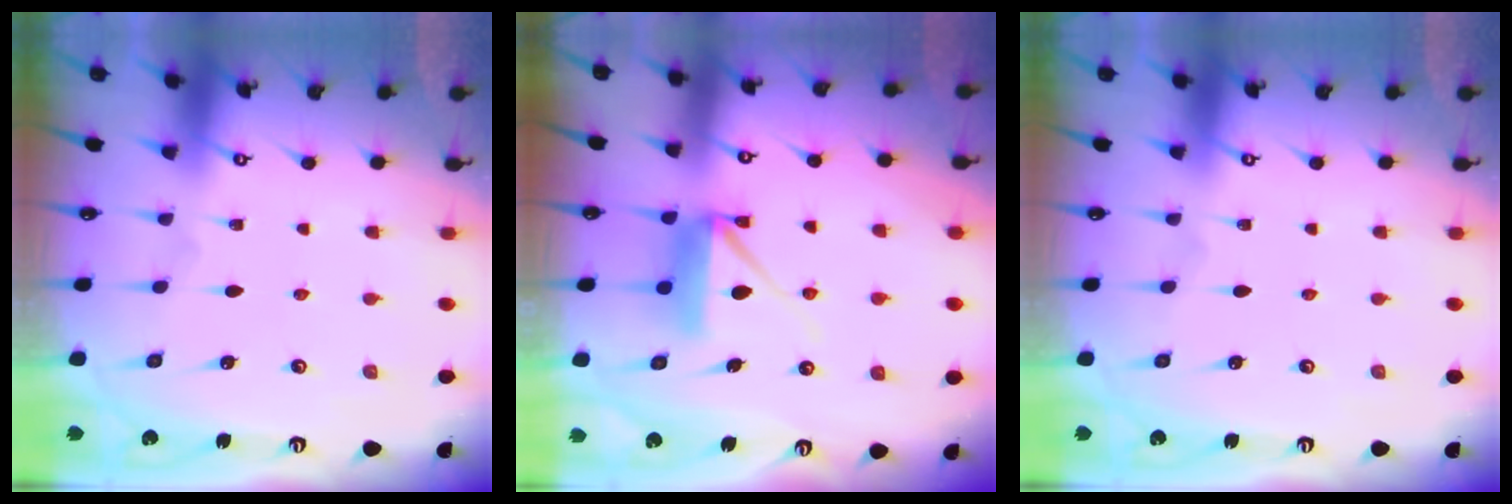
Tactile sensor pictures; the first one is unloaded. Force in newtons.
{"total": 10.0, "press": 10.0, "slide": 0.5}
{"total": 0.0}